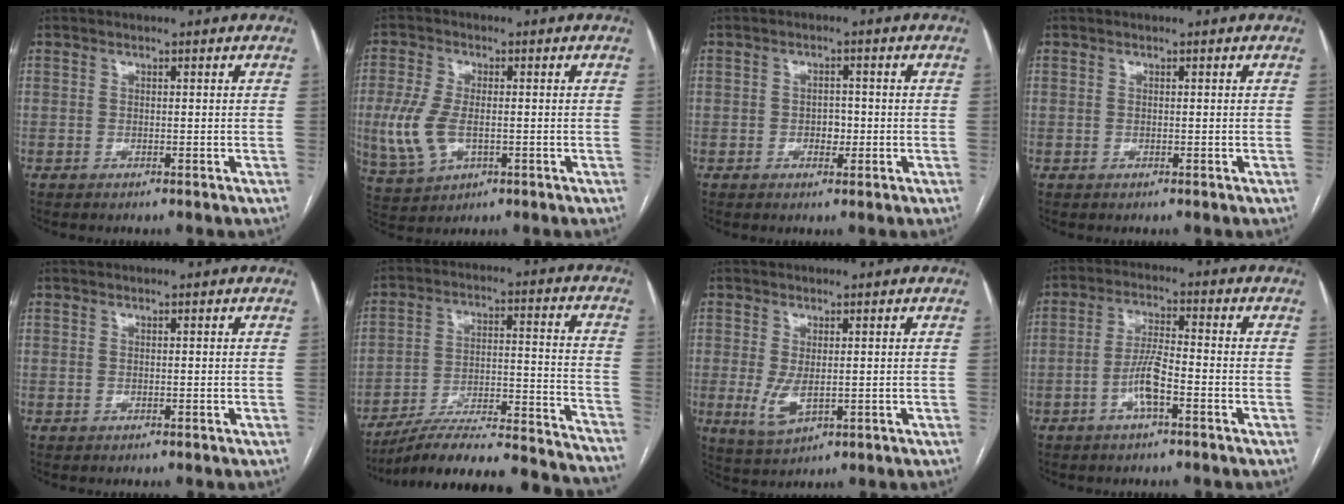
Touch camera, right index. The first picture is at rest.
{"total": 7.8, "force": [-1.1, 4.2, 6.5], "torque": [-0.163, -0.004, -0.016]}
{"total": 2.4, "force": [-0.6, 1.6, 1.7], "torque": [-0.022, 0.005, -0.007]}
{"total": 0.0}
{"total": 0.0}
{"total": 28.4, "force": [-26.1, 2.4, 10.9], "torque": [-0.105, 0.003, -0.365]}
{"total": 4.5, "force": [-0.3, 1.9, 4.0], "torque": [-0.087, -0.017, 0.007]}
{"total": 5.6, "force": [-2.3, 0.9, 5.0], "torque": [-0.105, 0.007, -0.046]}